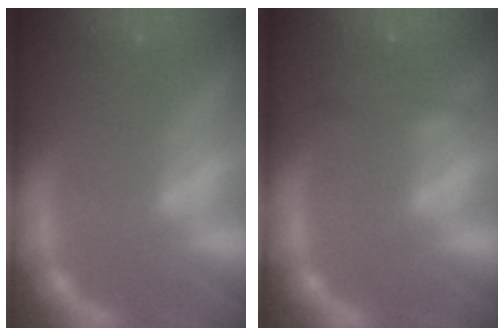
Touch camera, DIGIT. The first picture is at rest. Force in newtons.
{"total": 1.4}